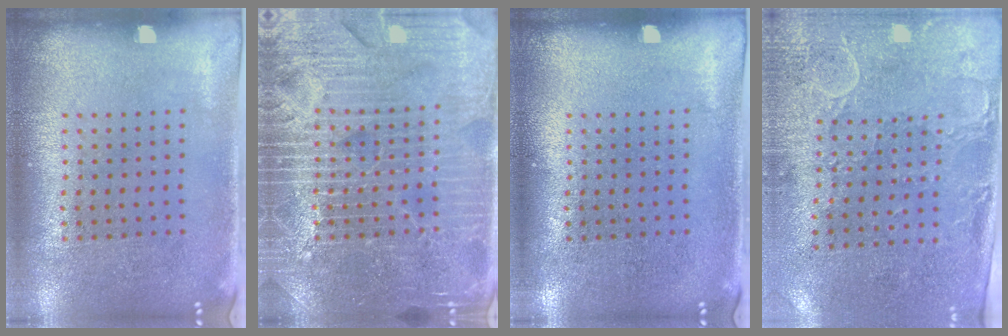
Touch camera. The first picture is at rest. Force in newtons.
{"total": 7.1, "press": 7.1, "slide": 1.0}
{"total": 0.0}
{"total": 3.0, "press": 2.4, "slide": 1.7}